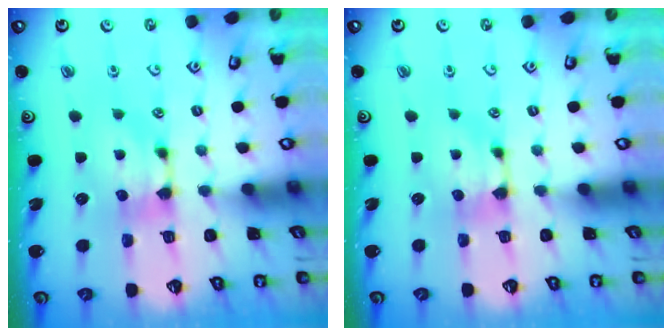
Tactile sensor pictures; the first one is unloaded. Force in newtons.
{"total": 0.0}